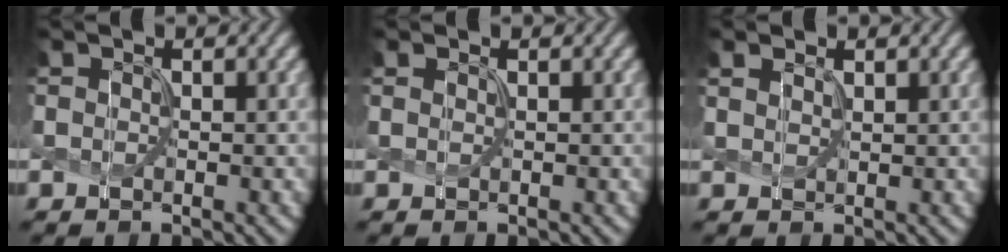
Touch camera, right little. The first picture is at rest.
{"total": 0.0}
{"total": 1.1, "force": [0.9, 0.5, 0.5], "torque": [-0.016, 0.001, 0.021]}